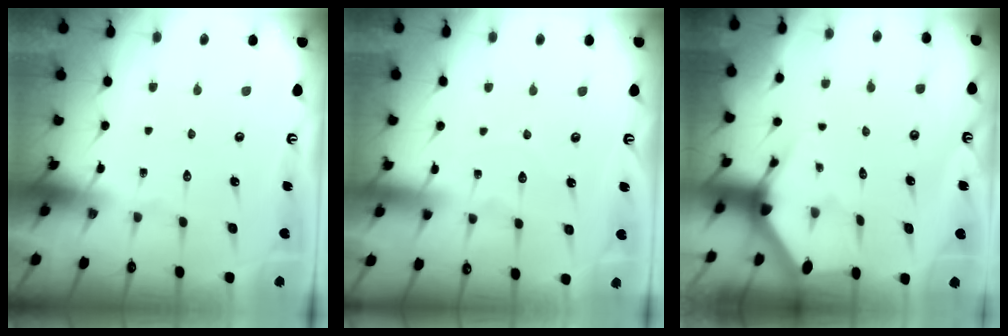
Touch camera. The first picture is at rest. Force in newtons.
{"total": 3.4, "press": 3.4, "slide": 0.4}
{"total": 2.9, "press": 2.9, "slide": 0.2}